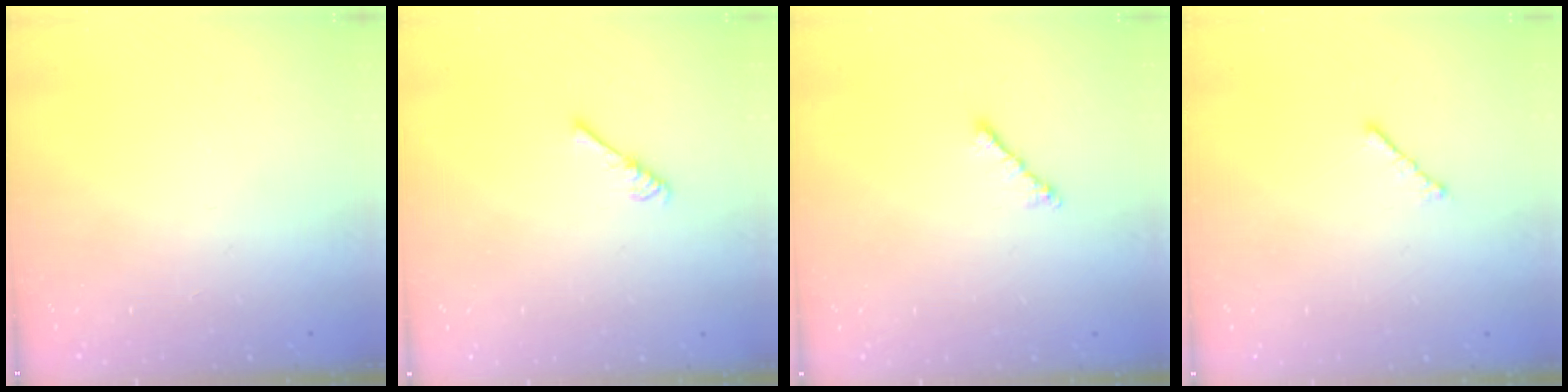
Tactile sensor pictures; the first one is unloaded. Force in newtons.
{"total": 2.7, "press": 2.6, "slide": 0.4}
{"total": 2.0, "press": 1.9, "slide": 0.6}
{"total": 1.9, "press": 1.8, "slide": 0.5}